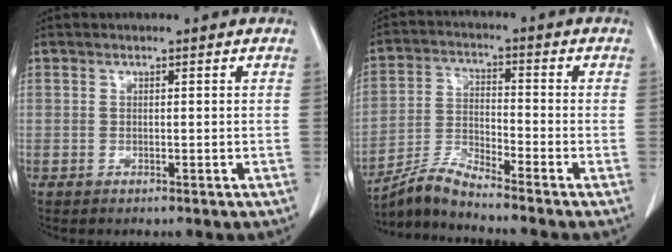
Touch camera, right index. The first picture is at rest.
{"total": 7.6, "force": [-7.0, -1.6, 2.5], "torque": [-0.061, -0.015, -0.137]}